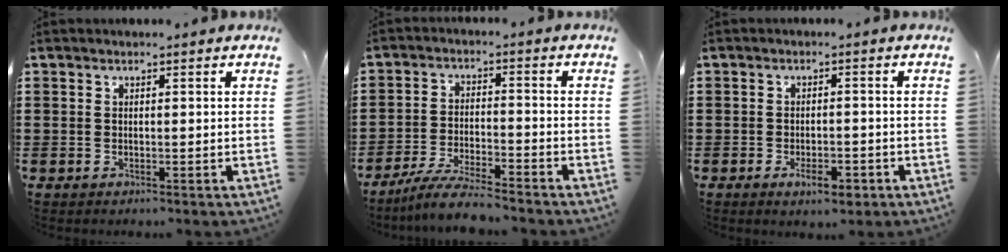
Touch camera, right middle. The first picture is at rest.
{"total": 6.1, "force": [-5.4, 0.2, 2.7], "torque": [-0.061, -0.011, -0.106]}
{"total": 3.4, "force": [-2.0, 1.3, 2.3], "torque": [-0.037, 0.003, -0.037]}